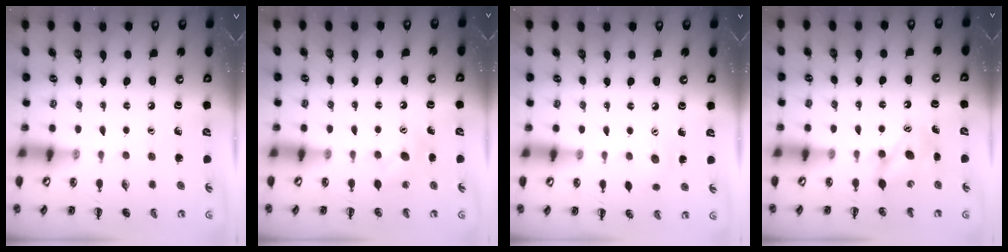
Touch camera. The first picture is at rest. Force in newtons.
{"total": 5.1, "press": 4.9, "slide": 1.4}
{"total": 5.3, "press": 5.1, "slide": 1.2}
{"total": 6.1, "press": 6.1, "slide": 0.3}